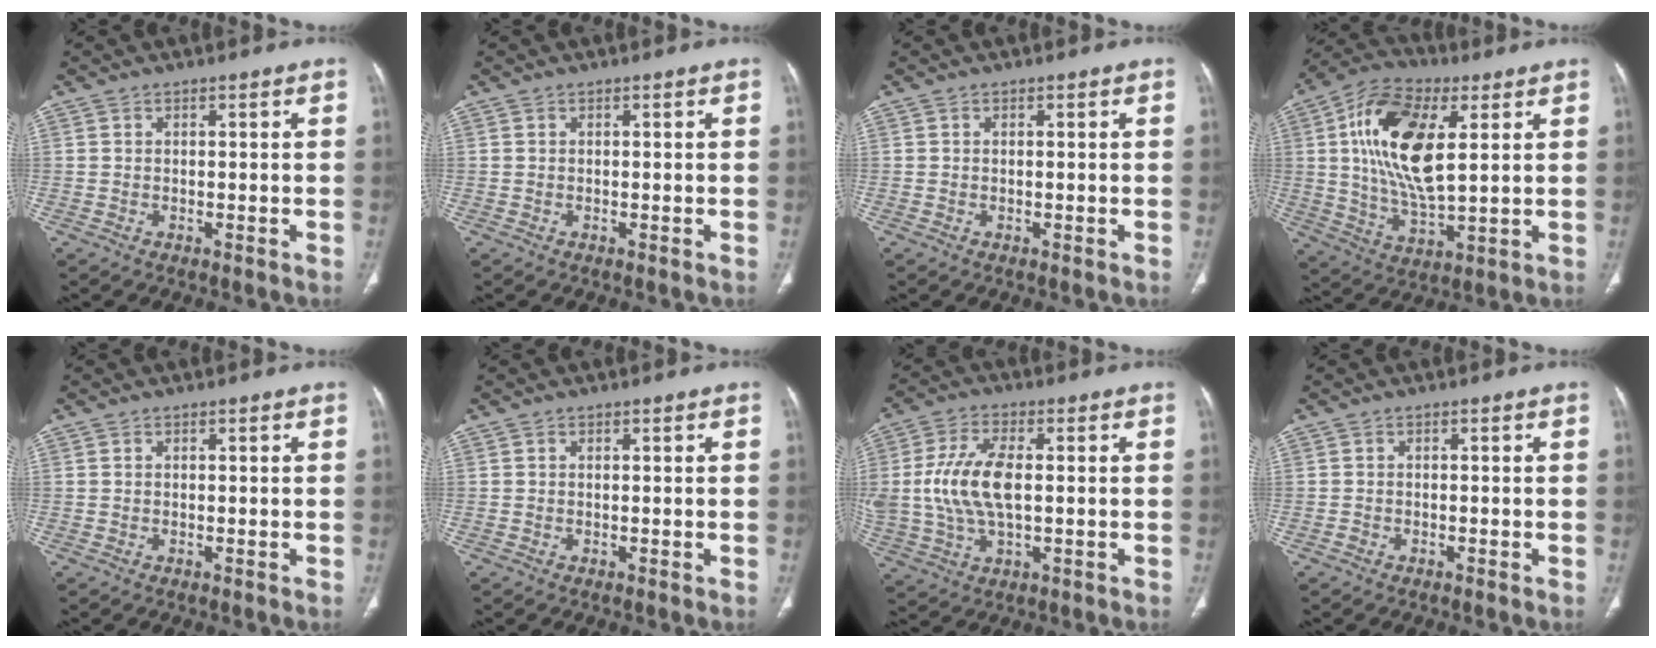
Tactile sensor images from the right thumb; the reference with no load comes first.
{"total": 0.0}
{"total": 0.0}
{"total": 18.4, "force": [4.6, 8.8, 15.6], "torque": [-0.285, -0.008, 0.079]}
{"total": 0.0}
{"total": 0.0}
{"total": 12.7, "force": [0.6, 6.5, 10.9], "torque": [-0.236, 0.007, 0.014]}
{"total": 0.7, "force": [-0.4, 0.5, 0.2], "torque": [-0.007, 0.002, -0.011]}